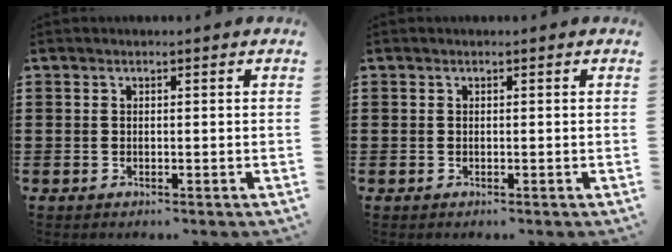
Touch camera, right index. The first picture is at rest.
{"total": 0.0}